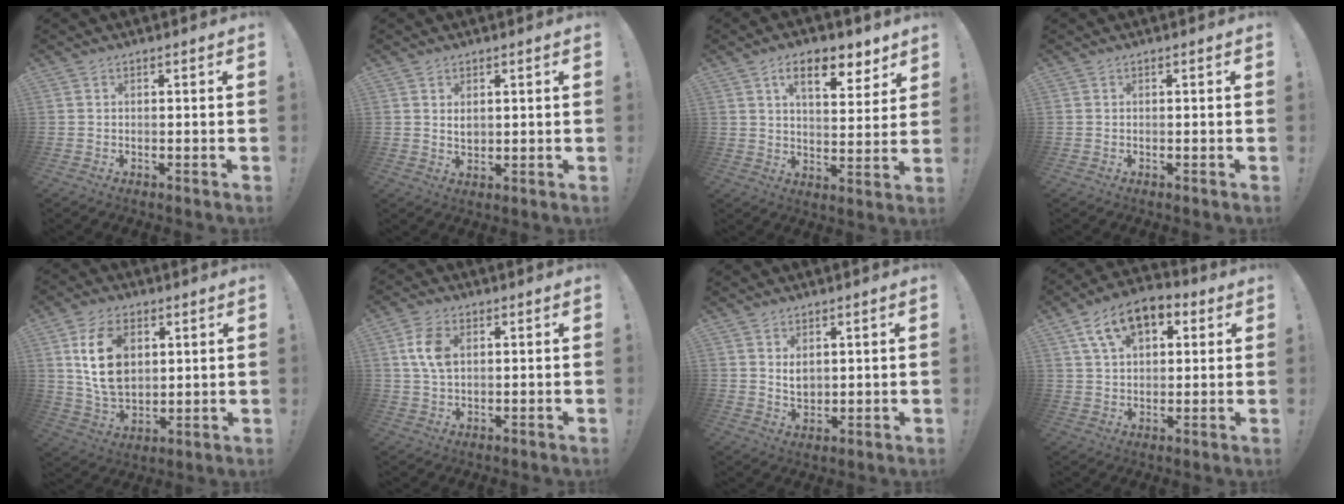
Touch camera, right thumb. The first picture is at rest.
{"total": 2.6, "force": [1.4, 1.9, 1.2], "torque": [-0.011, -0.010, 0.022]}
{"total": 11.5, "force": [6.7, 5.0, 8.0], "torque": [-0.109, -0.033, 0.113]}
{"total": 0.0}
{"total": 15.9, "force": [5.2, 11.3, 9.9], "torque": [-0.172, -0.014, 0.099]}
{"total": 8.4, "force": [2.3, 5.5, 5.9], "torque": [-0.126, 0.003, 0.042]}
{"total": 4.6, "force": [2.1, 3.4, 2.3], "torque": [-0.029, -0.015, 0.037]}
{"total": 13.1, "force": [6.4, 7.9, 8.3], "torque": [-0.145, -0.014, 0.122]}